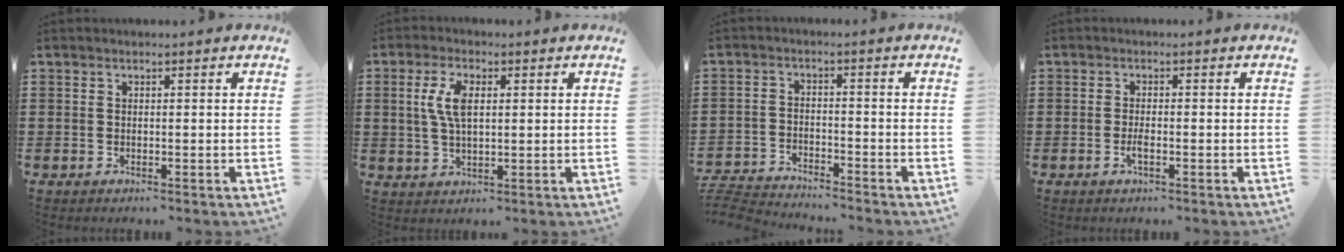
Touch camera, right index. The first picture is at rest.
{"total": 5.9, "force": [1.2, 2.5, 5.2], "torque": [-0.115, 0.007, 0.016]}
{"total": 4.3, "force": [-4.3, -0.1, 0.3], "torque": [-0.023, -0.007, -0.095]}
{"total": 1.8, "force": [-0.7, 0.3, 1.6], "torque": [-0.035, -0.004, -0.015]}